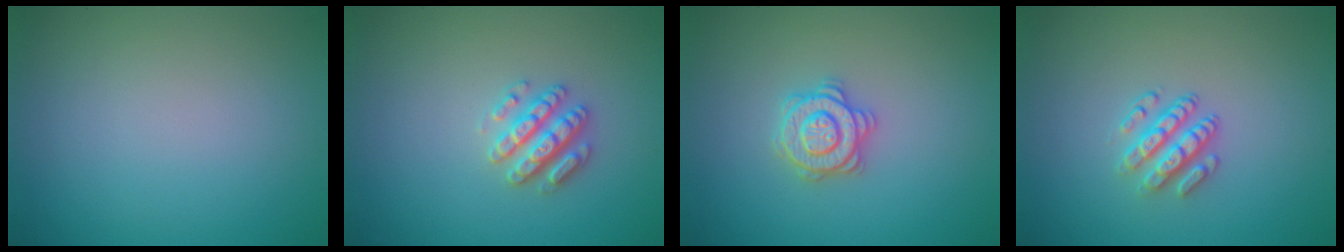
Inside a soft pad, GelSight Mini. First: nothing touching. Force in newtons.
{"total": 2.8, "press": 2.8, "slide": 0.3}
{"total": 2.8, "press": 2.8, "slide": 0.4}
{"total": 2.9, "press": 2.5, "slide": 1.6}